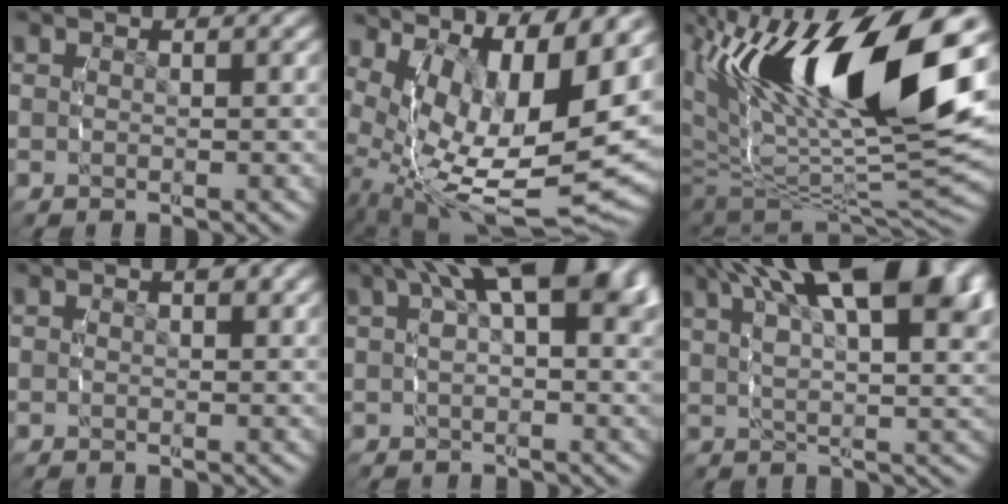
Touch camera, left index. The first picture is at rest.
{"total": 15.6, "force": [-1.9, 9.0, 12.6], "torque": [-0.222, -0.045, -0.008]}
{"total": 17.8, "force": [0.9, 9.8, 14.8], "torque": [-0.278, -0.018, 0.028]}
{"total": 0.7, "force": [0.1, 0.4, 0.5], "torque": [-0.009, -0.005, 0.004]}
{"total": 9.6, "force": [3.8, 4.0, 7.8], "torque": [-0.098, 0.023, 0.045]}
{"total": 12.5, "force": [5.6, 4.8, 10.1], "torque": [-0.148, 0.019, 0.081]}